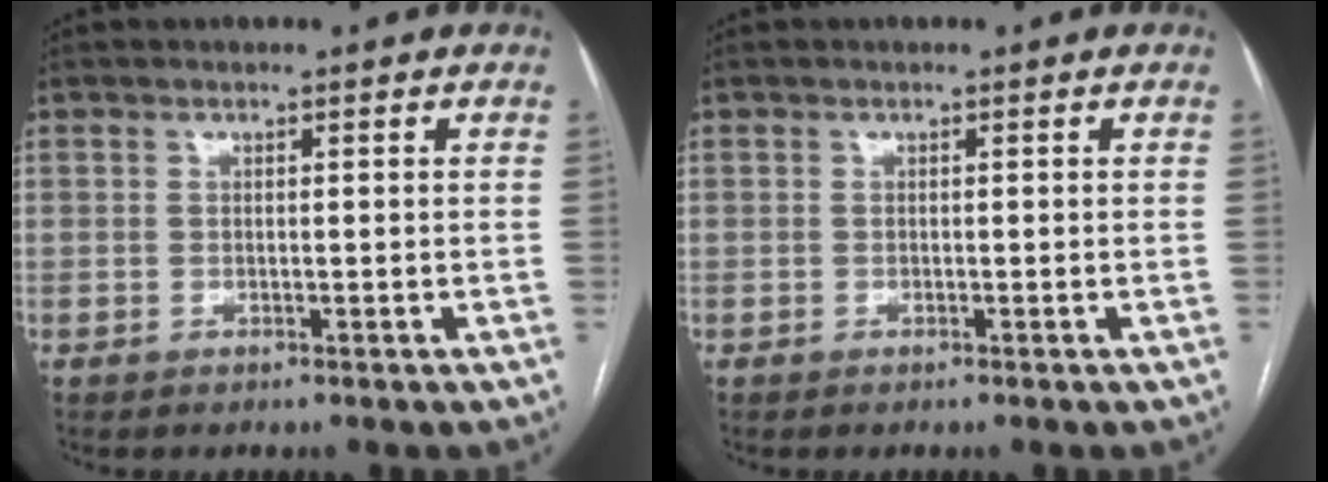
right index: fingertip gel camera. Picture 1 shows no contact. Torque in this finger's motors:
{"motor_torque": [-0.05, -0.06, -0.03, -0.03]}